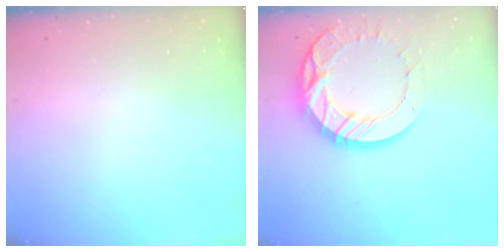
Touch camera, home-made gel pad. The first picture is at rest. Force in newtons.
{"total": 17.7, "press": 17.6, "slide": 1.5}